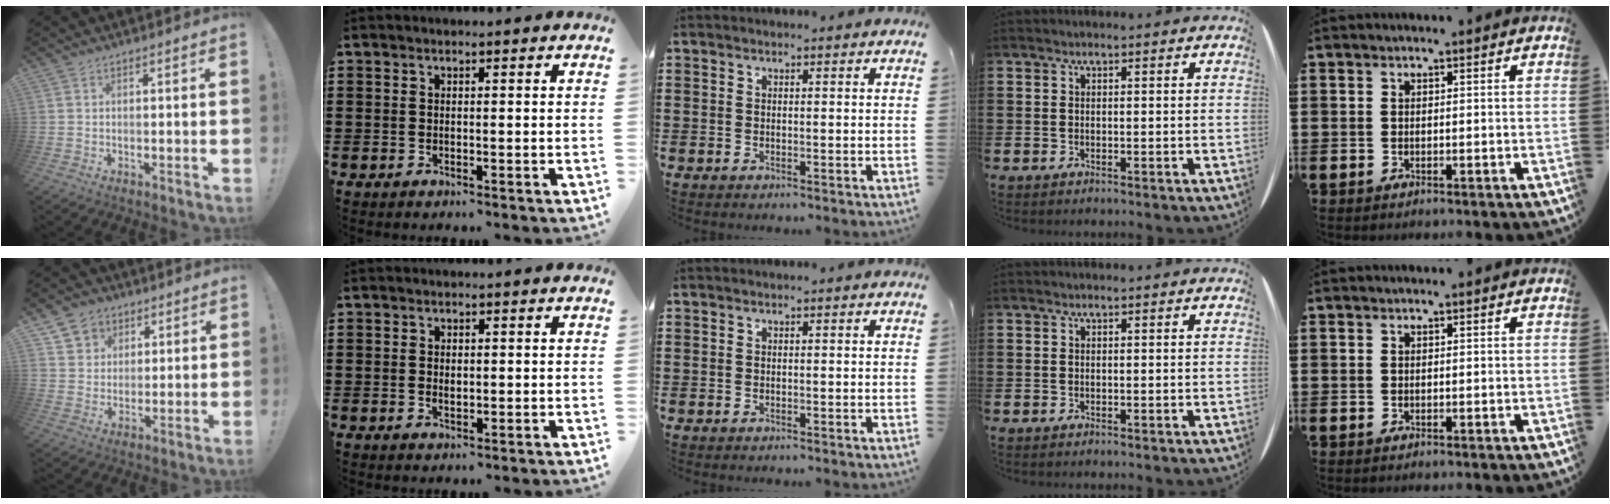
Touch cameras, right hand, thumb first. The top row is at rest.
{"thumb": {"total": 6.6, "force": [2.7, 6.0, 0.8], "torque": [-0.011, -0.023, 0.055]}, "index": {"total": 1.3, "force": [0.0, 0.7, 1.1], "torque": [-0.021, 0.004, -0.001]}}